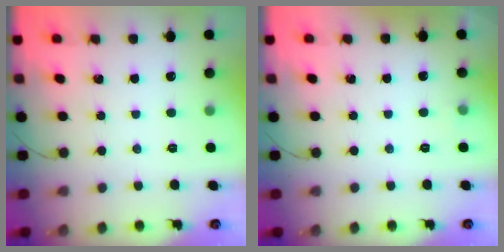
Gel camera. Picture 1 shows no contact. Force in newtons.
{"total": 2.7, "press": 2.0, "slide": 1.8}